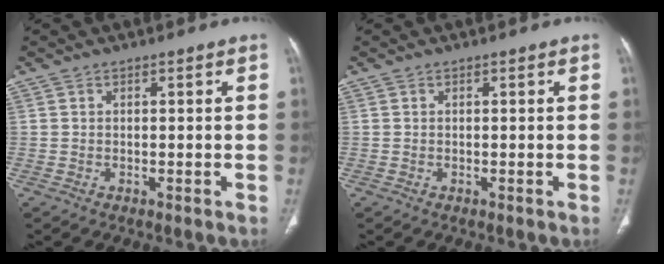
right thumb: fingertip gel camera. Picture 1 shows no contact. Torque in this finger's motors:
{"motor_torque": [0.00, 0.00, 0.00, 0.00, 0.01]}